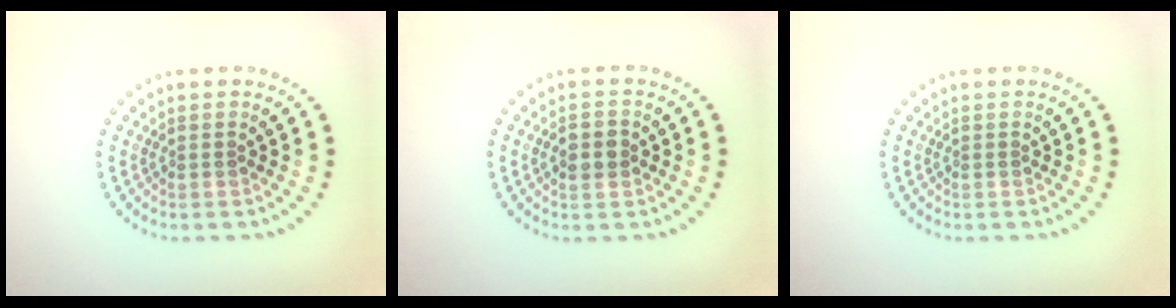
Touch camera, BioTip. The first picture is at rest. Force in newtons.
{"total": 2.7, "press": 2.7, "slide": 0.2}
{"total": 0.0}